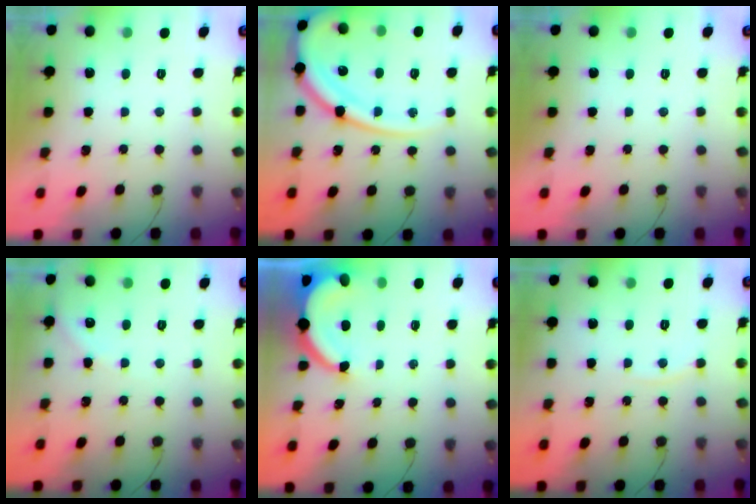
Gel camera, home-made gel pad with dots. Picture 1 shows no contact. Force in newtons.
{"total": 15.5, "press": 15.4, "slide": 1.4}
{"total": 0.0}
{"total": 2.2, "press": 2.2, "slide": 0.4}
{"total": 6.4, "press": 6.3, "slide": 0.6}
{"total": 2.7, "press": 2.7, "slide": 0.4}